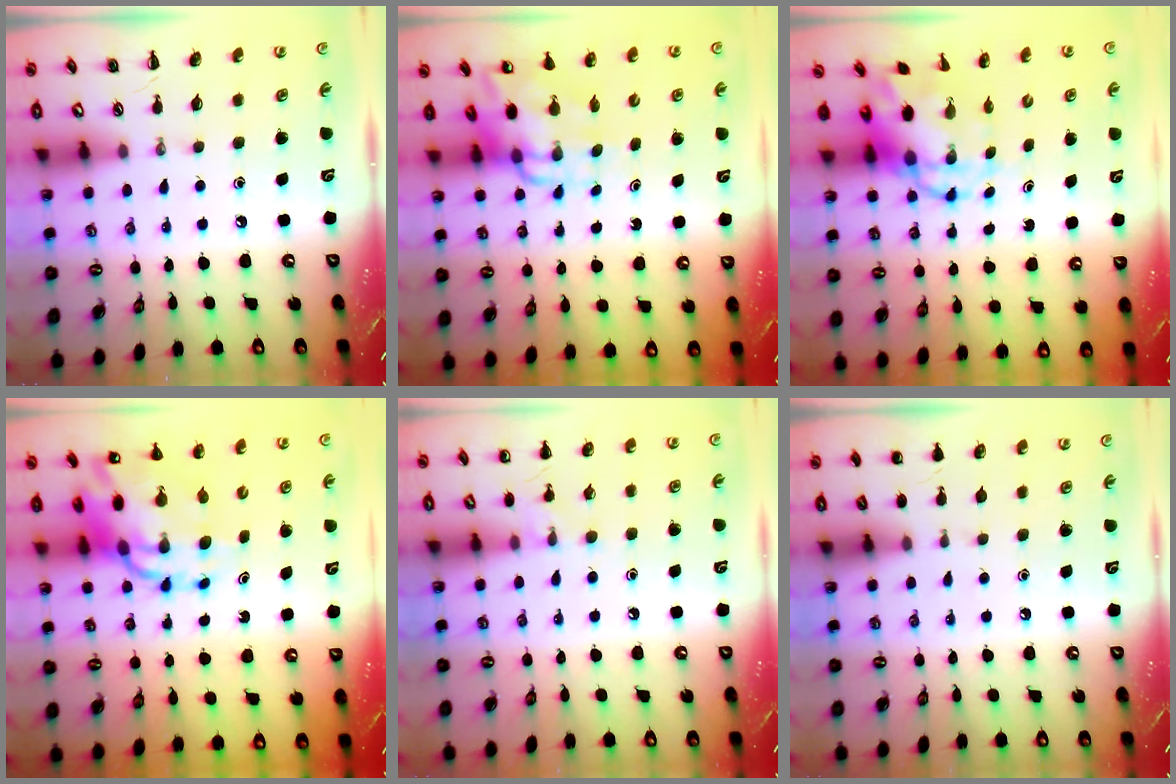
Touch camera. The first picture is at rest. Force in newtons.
{"total": 10.0, "press": 9.5, "slide": 3.2}
{"total": 7.5, "press": 7.3, "slide": 1.6}
{"total": 16.1, "press": 15.4, "slide": 4.6}
{"total": 7.1, "press": 6.8, "slide": 2.0}
{"total": 1.1, "press": 1.0, "slide": 0.2}